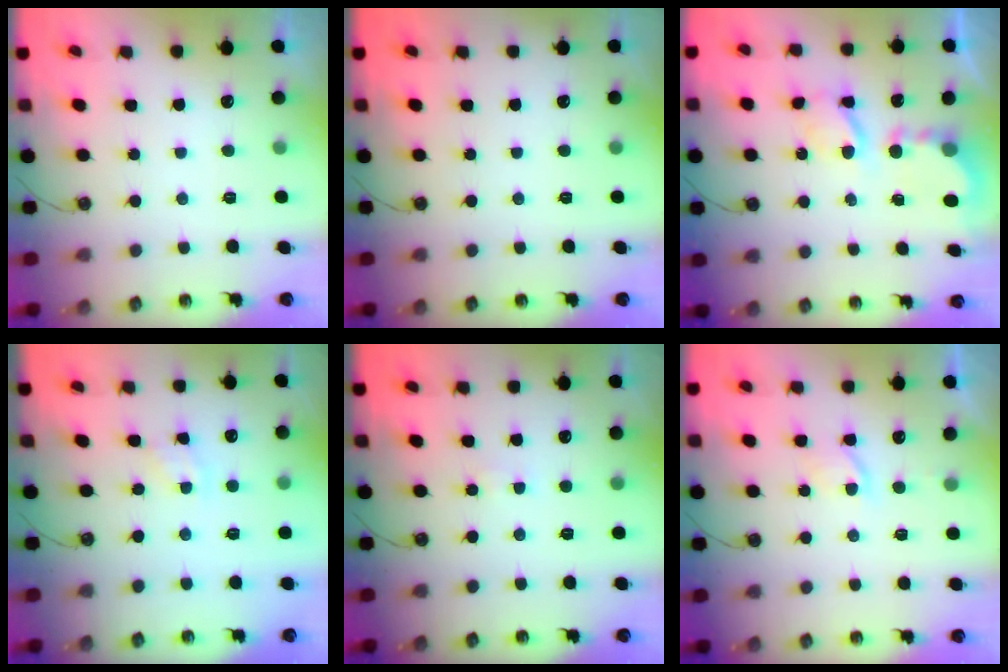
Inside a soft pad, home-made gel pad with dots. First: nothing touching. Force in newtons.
{"total": 0.0}
{"total": 5.8, "press": 5.8, "slide": 0.3}
{"total": 2.8, "press": 2.8, "slide": 0.4}
{"total": 1.7, "press": 1.7, "slide": 0.2}
{"total": 3.1, "press": 3.1, "slide": 0.4}